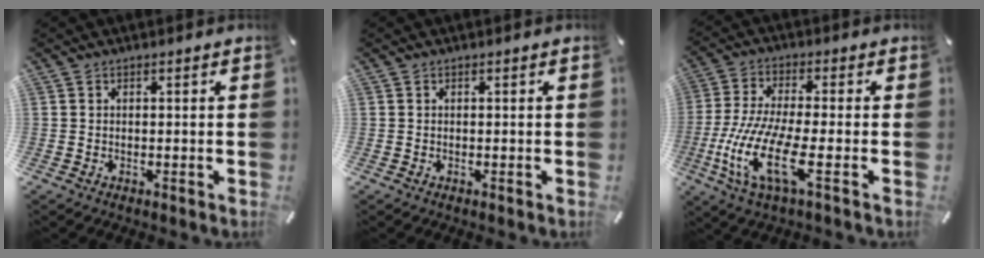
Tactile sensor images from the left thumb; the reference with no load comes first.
{"total": 0.0}
{"total": 14.7, "force": [-4.8, 3.8, 13.3], "torque": [-0.295, -0.019, -0.088]}